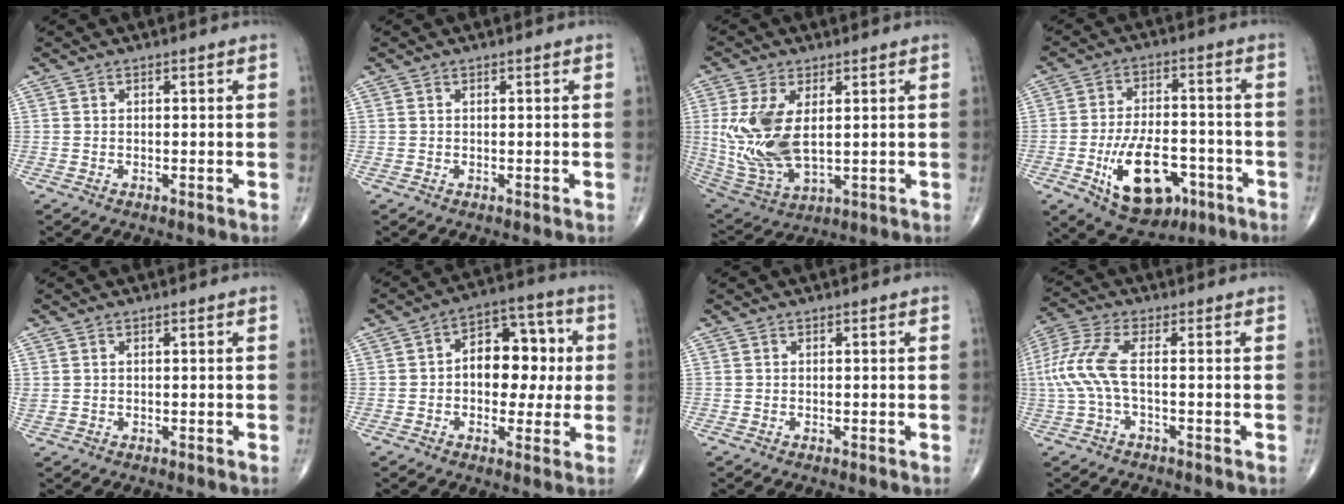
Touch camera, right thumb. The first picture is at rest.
{"total": 0.0}
{"total": 14.4, "force": [1.8, 7.5, 12.1], "torque": [-0.255, -0.014, 0.051]}
{"total": 15.5, "force": [-6.0, 8.6, 11.5], "torque": [-0.171, 0.024, -0.086]}
{"total": 1.4, "force": [0.3, 0.9, 1.0], "torque": [-0.040, 0.009, 0.013]}
{"total": 12.7, "force": [0.6, 8.3, 9.6], "torque": [-0.091, 0.031, 0.002]}
{"total": 0.0}
{"total": 8.3, "force": [-0.6, 2.7, 7.9], "torque": [-0.212, 0.025, -0.016]}